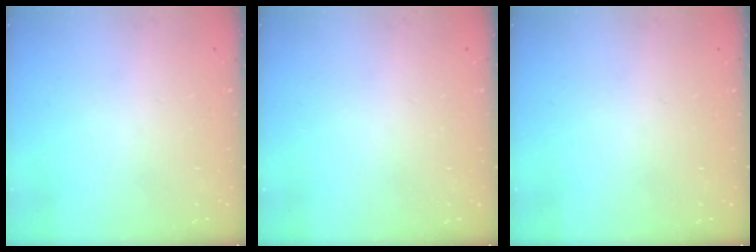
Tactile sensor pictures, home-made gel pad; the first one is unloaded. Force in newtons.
{"total": 0.0}
{"total": 0.0}